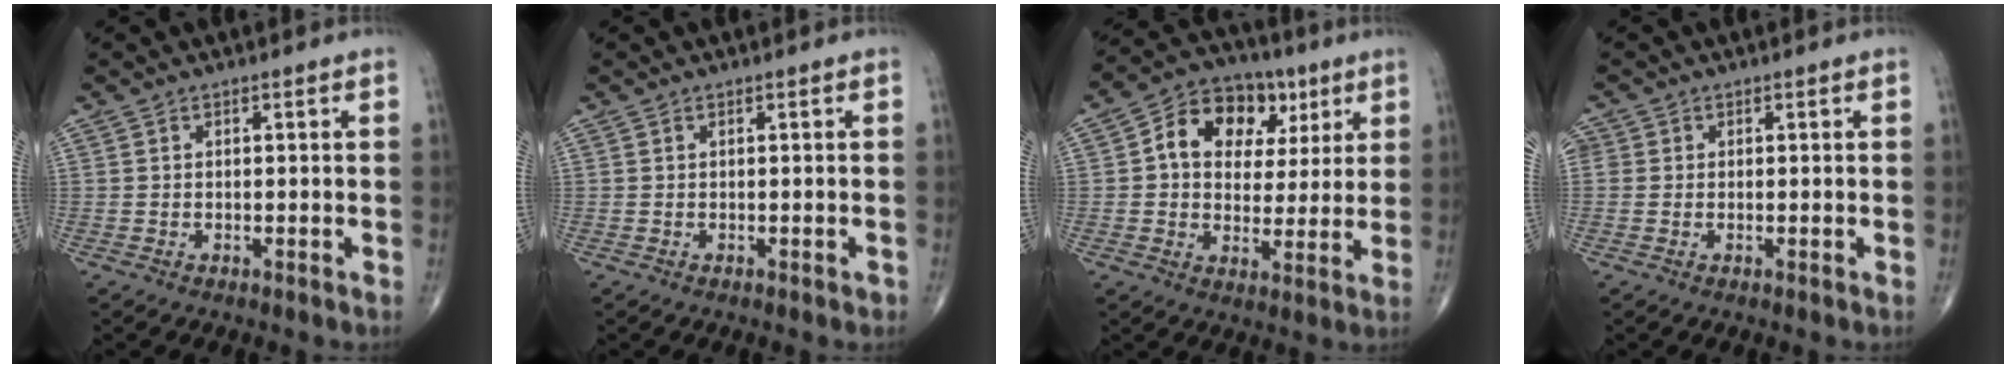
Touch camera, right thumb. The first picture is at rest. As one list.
[{"total": 0.6, "force": [-0.2, 0.3, 0.5], "torque": [-0.005, -0.001, -0.002]}, {"total": 14.0, "force": [4.2, 10.5, 8.2], "torque": [-0.090, 0.007, 0.063]}, {"total": 1.9, "force": [0.2, 1.8, 0.6], "torque": [-0.001, 0.006, 0.003]}]